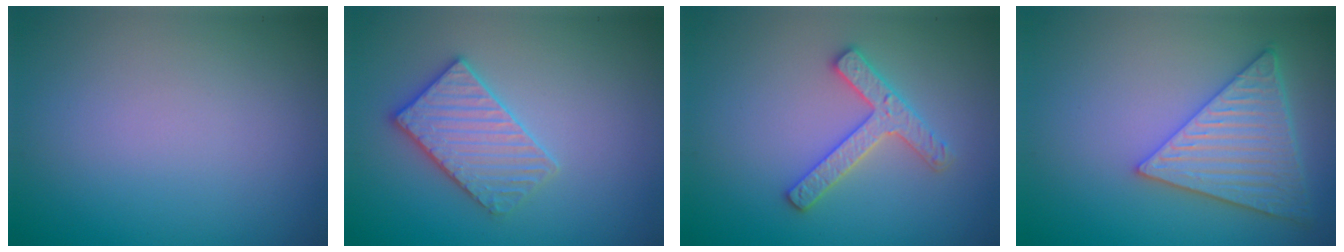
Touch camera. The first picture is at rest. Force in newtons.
{"total": 3.4, "press": 3.4, "slide": 0.5}
{"total": 2.7, "press": 2.6, "slide": 0.5}
{"total": 5.8, "press": 4.9, "slide": 3.1}